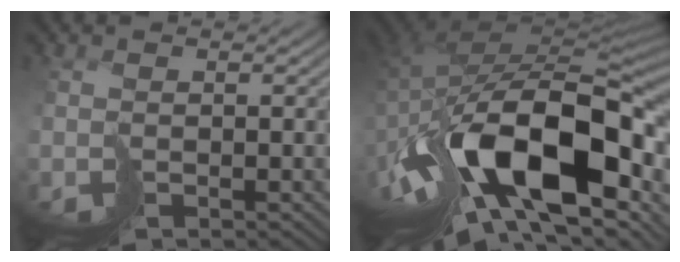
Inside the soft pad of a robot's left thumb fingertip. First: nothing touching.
{"total": 18.8, "force": [-5.4, 9.5, 15.3], "torque": [-0.311, -0.025, -0.062]}